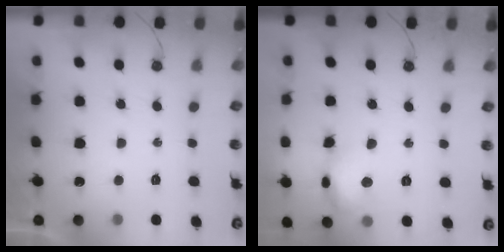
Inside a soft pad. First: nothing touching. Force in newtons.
{"total": 11.8, "press": 10.8, "slide": 4.8}